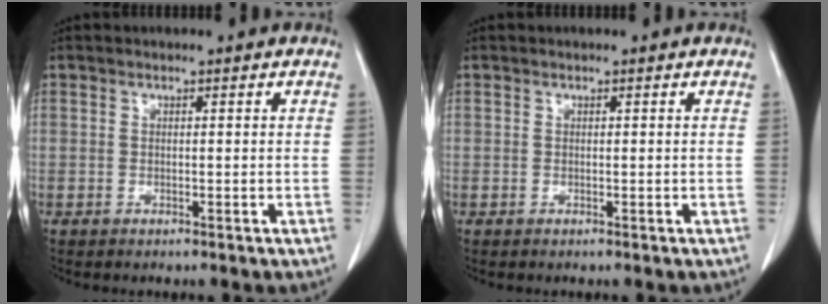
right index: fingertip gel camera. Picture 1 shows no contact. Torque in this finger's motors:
{"motor_torque": [0.12, -0.09, 0.04, 0.02]}